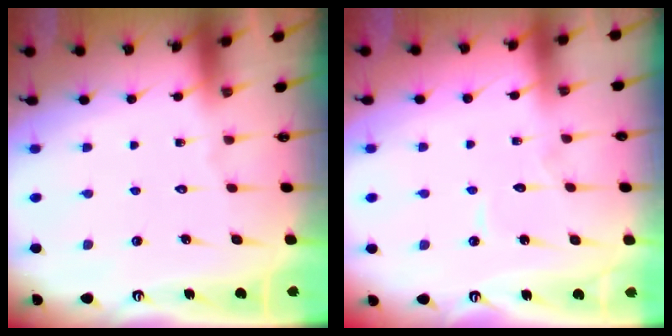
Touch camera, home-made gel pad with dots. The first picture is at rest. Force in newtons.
{"total": 3.2, "press": 3.2, "slide": 0.1}